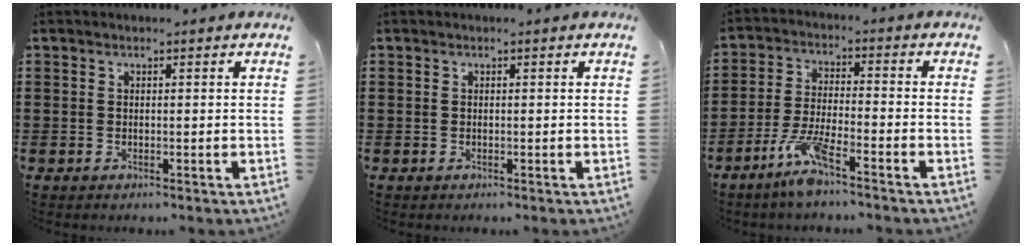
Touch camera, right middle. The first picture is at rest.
{"total": 0.0}
{"total": 6.8, "force": [-4.7, 0.9, 4.8], "torque": [-0.103, -0.006, -0.088]}